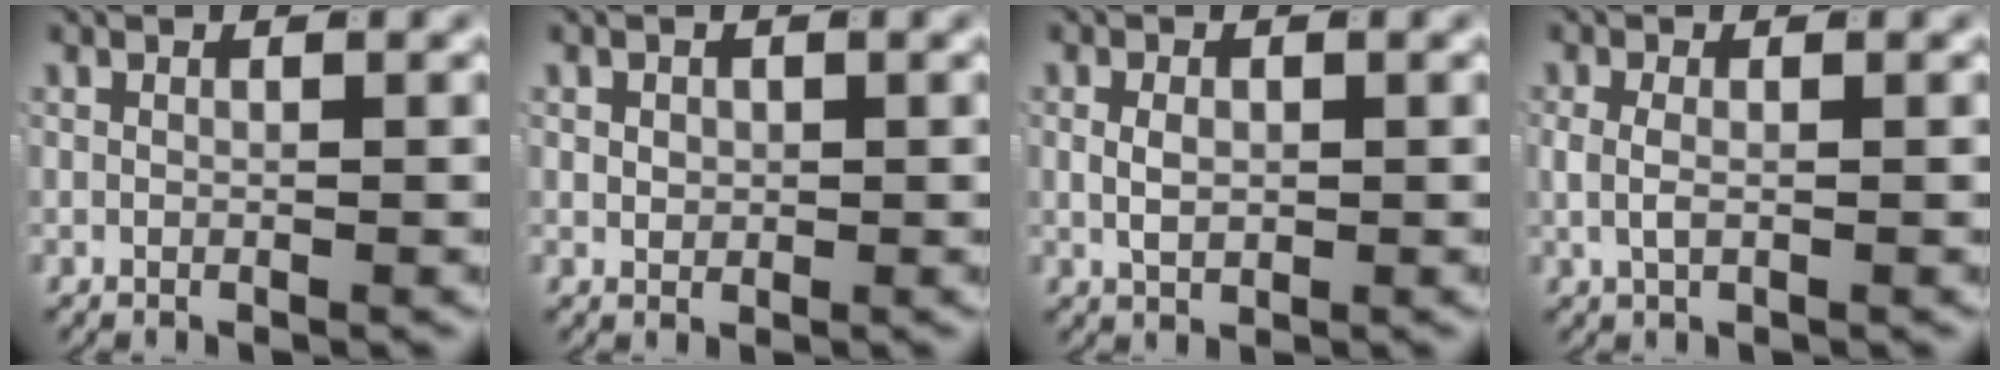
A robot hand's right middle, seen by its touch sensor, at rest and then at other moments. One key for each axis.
{"total": 1.0, "fx": 0.3, "fy": 0.8, "fz": 0.6, "tx": -0.012, "ty": -0.005, "tz": 0.013}
{"total": 1.8, "fx": 0.0, "fy": 1.1, "fz": 1.4, "tx": -0.027, "ty": -0.006, "tz": 0.009}
{"total": 1.9, "fx": 0.1, "fy": 0.9, "fz": 1.7, "tx": -0.039, "ty": -0.005, "tz": 0.005}